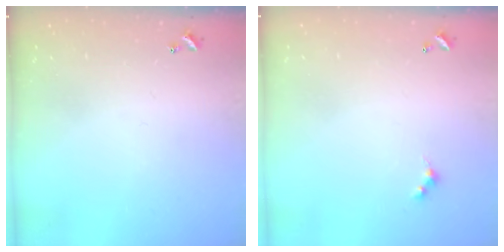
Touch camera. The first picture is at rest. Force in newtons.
{"total": 1.5, "press": 1.4, "slide": 0.3}